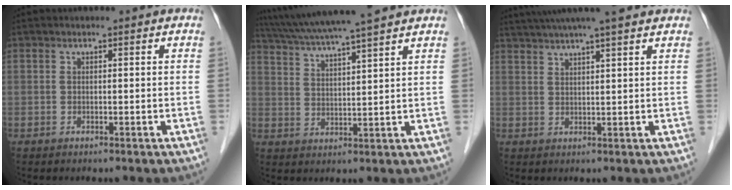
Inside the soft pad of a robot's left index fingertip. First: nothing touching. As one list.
[{"total": 14.0, "force": [12.1, -0.8, 6.9], "torque": [-0.127, 0.028, 0.189]}, {"total": 12.8, "force": [11.0, 0.0, 6.6], "torque": [-0.117, 0.038, 0.156]}]